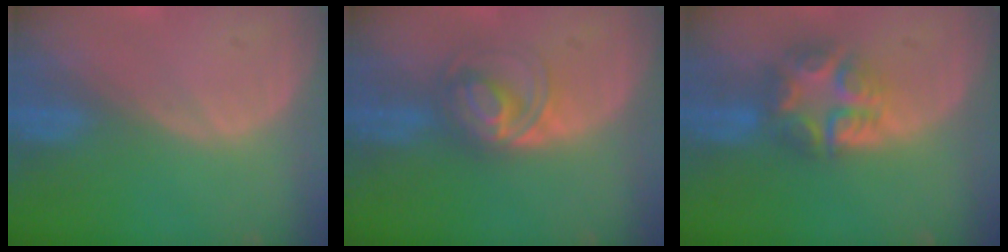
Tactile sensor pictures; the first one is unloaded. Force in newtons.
{"total": 6.2, "press": 5.6, "slide": 2.6}
{"total": 7.6, "press": 6.6, "slide": 3.7}